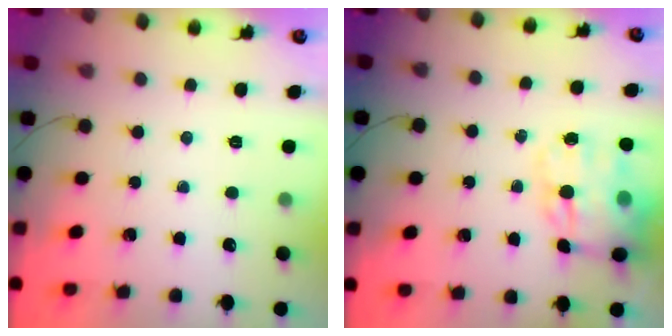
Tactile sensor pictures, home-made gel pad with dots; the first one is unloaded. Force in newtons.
{"total": 13.6, "press": 13.1, "slide": 3.7}